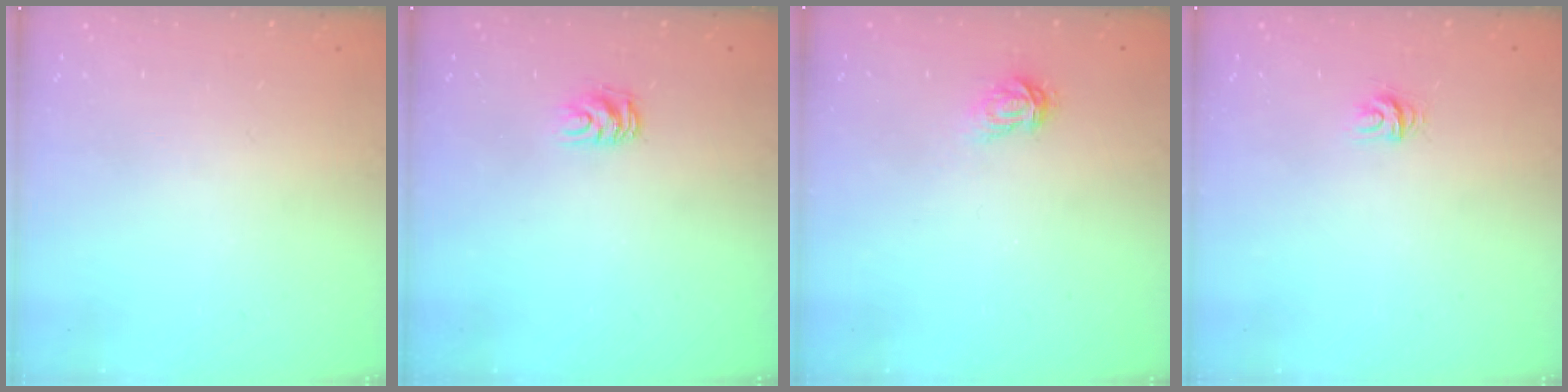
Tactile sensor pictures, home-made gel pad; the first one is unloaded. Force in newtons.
{"total": 6.1, "press": 6.0, "slide": 0.8}
{"total": 3.2, "press": 3.2, "slide": 0.3}
{"total": 4.3, "press": 4.3, "slide": 0.4}